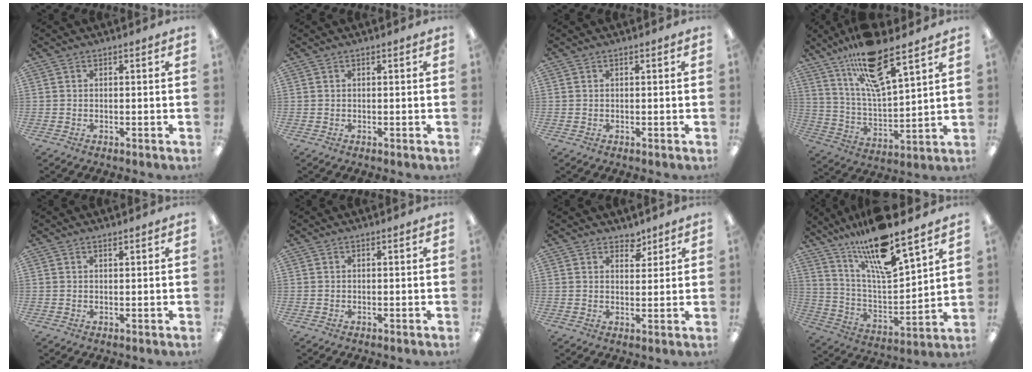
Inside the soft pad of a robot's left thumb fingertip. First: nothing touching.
{"total": 0.0}
{"total": 0.0}
{"total": 16.8, "force": [11.9, 4.4, 11.0], "torque": [-0.200, -0.051, 0.198]}
{"total": 0.9, "force": [0.8, 0.1, 0.3], "torque": [-0.007, 0.000, 0.015]}
{"total": 0.0}
{"total": 3.8, "force": [3.1, 1.9, 0.8], "torque": [0.002, -0.019, 0.055]}
{"total": 17.1, "force": [13.8, 2.7, 9.8], "torque": [-0.187, -0.090, 0.233]}